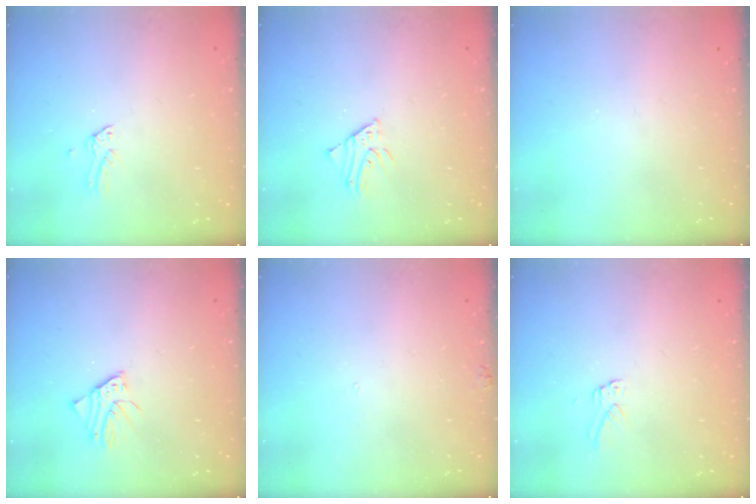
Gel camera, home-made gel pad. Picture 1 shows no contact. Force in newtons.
{"total": 2.5, "press": 2.5, "slide": 0.2}
{"total": 0.0}
{"total": 1.8, "press": 1.8, "slide": 0.2}
{"total": 4.5, "press": 4.5, "slide": 0.3}
{"total": 2.9, "press": 2.9, "slide": 0.2}